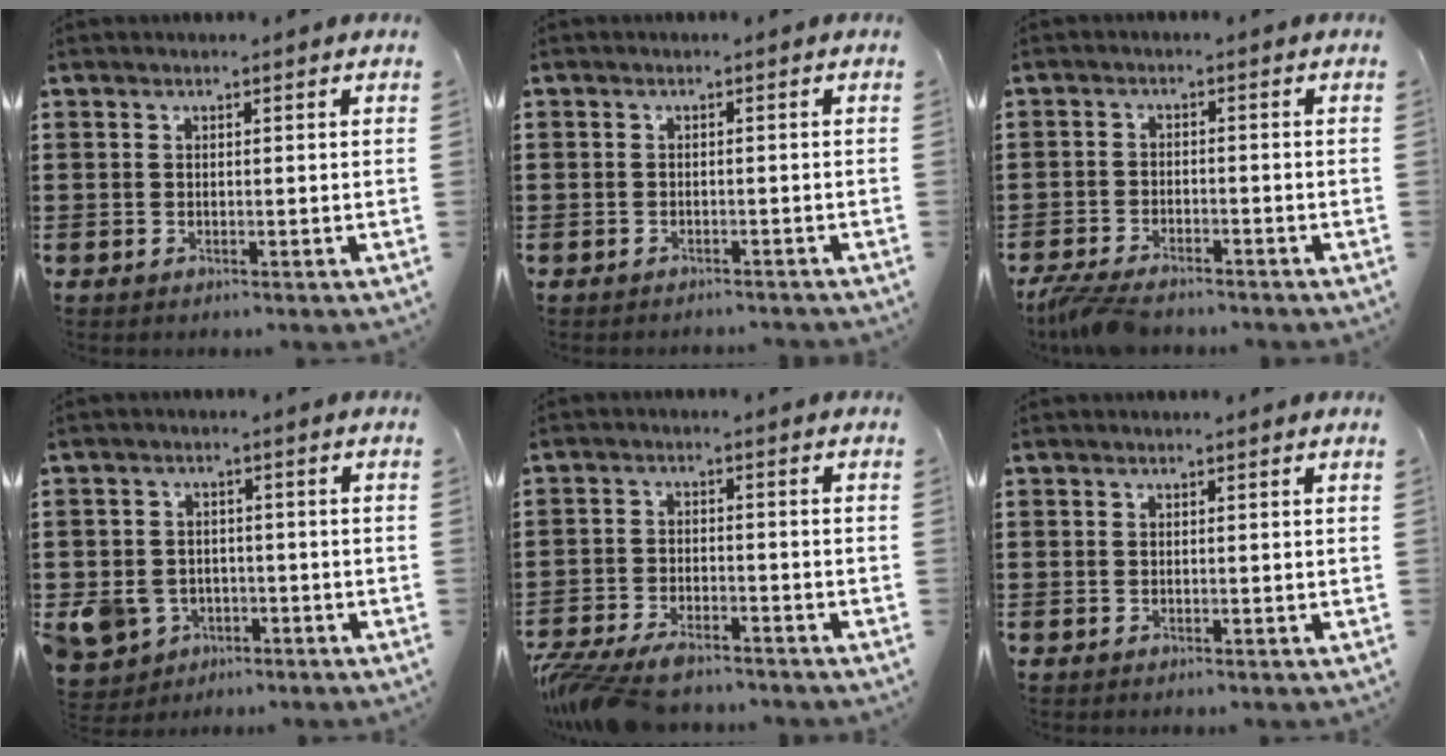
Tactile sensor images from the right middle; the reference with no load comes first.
{"total": 1.3, "force": [-1.2, 0.4, -0.2], "torque": [0.000, 0.004, -0.027]}
{"total": 4.1, "force": [-3.7, 0.7, 1.5], "torque": [-0.047, -0.007, -0.078]}
{"total": 5.4, "force": [-2.1, 4.7, 1.7], "torque": [-0.059, 0.005, -0.042]}
{"total": 5.7, "force": [-5.0, 1.5, 2.3], "torque": [-0.062, -0.002, -0.100]}
{"total": 0.0}